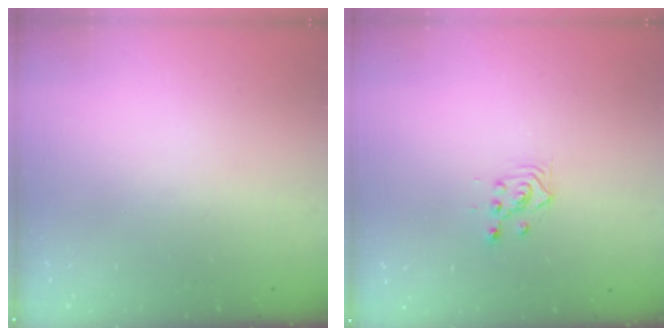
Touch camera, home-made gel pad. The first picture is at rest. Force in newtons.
{"total": 2.3, "press": 2.3, "slide": 0.1}